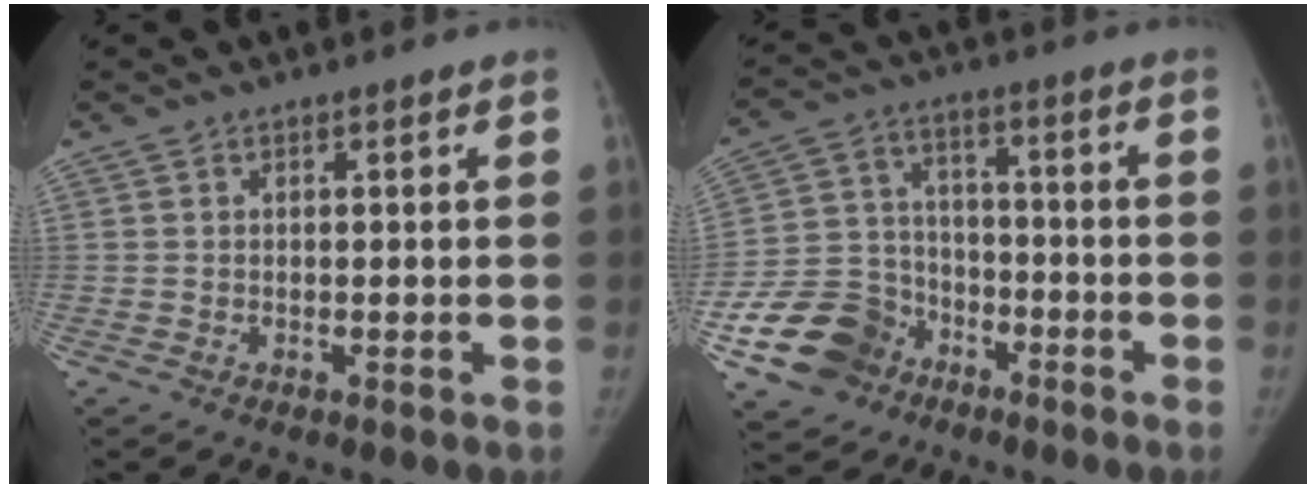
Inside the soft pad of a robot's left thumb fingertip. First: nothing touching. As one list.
[{"total": 13.8, "force": [-7.4, 10.9, 4.0], "torque": [-0.050, 0.061, -0.130]}]